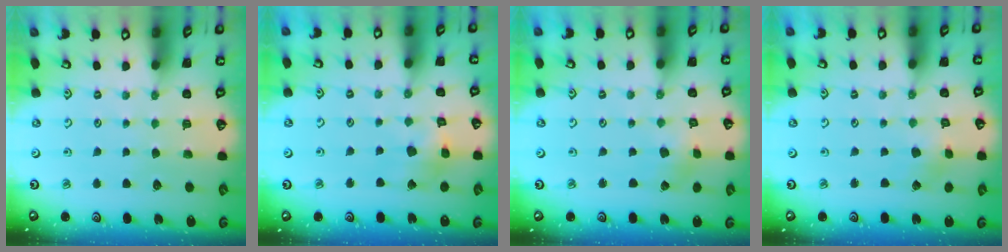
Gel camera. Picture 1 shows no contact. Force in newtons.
{"total": 9.8, "press": 9.7, "slide": 1.3}
{"total": 0.9, "press": 0.9, "slide": 0.2}
{"total": 1.9, "press": 1.9, "slide": 0.2}